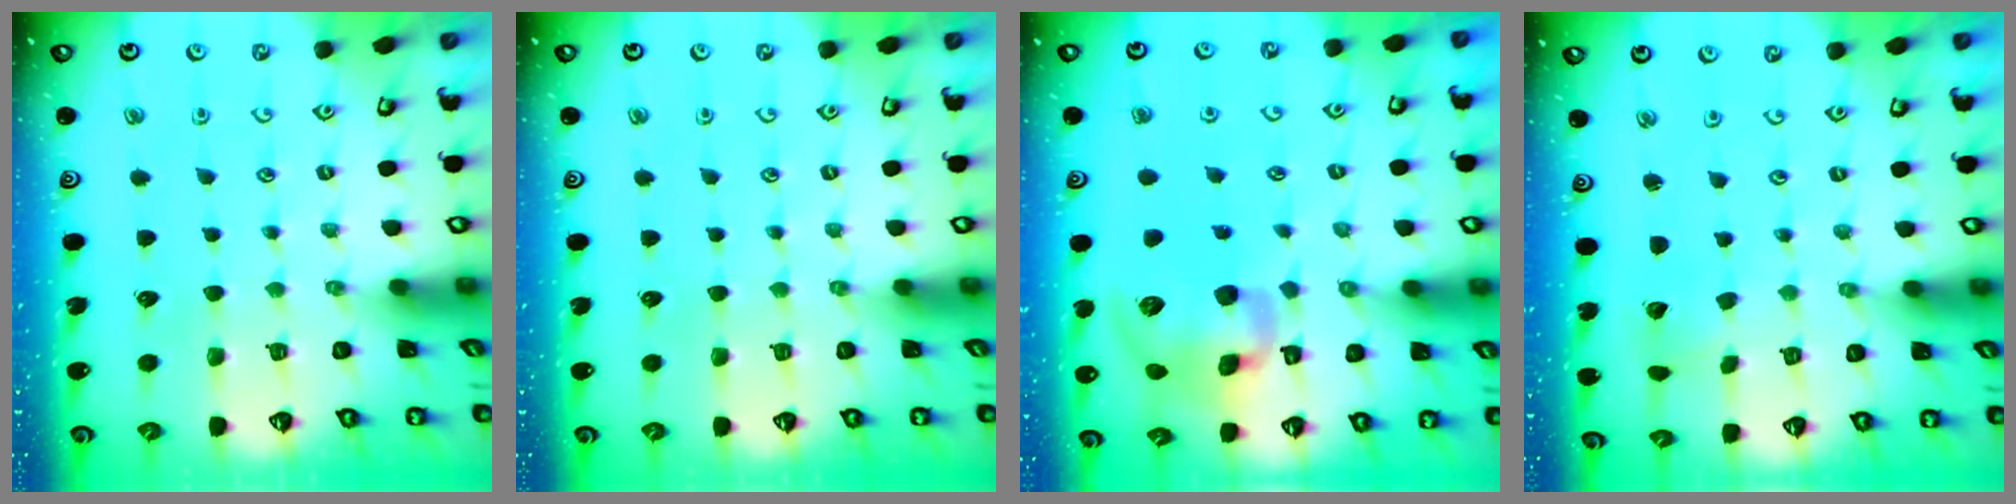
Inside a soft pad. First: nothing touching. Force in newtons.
{"total": 0.0}
{"total": 15.1, "press": 14.9, "slide": 2.3}
{"total": 2.2, "press": 2.2, "slide": 0.2}